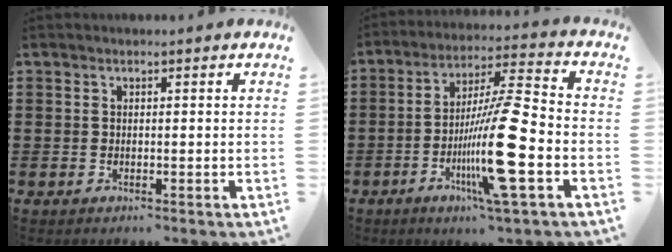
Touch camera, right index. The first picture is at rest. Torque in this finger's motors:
{"motor_torque": [2.14, 0.00, 1.05, 0.21]}